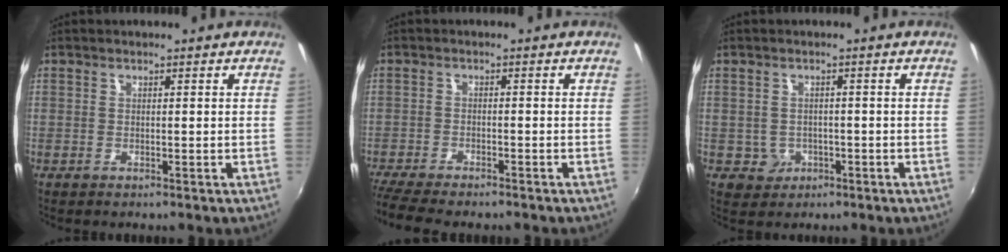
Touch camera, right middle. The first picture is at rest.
{"total": 8.8, "force": [-7.7, 1.5, 4.1], "torque": [-0.108, -0.034, -0.132]}
{"total": 3.6, "force": [-1.0, 3.4, 0.6], "torque": [-0.023, 0.003, -0.007]}